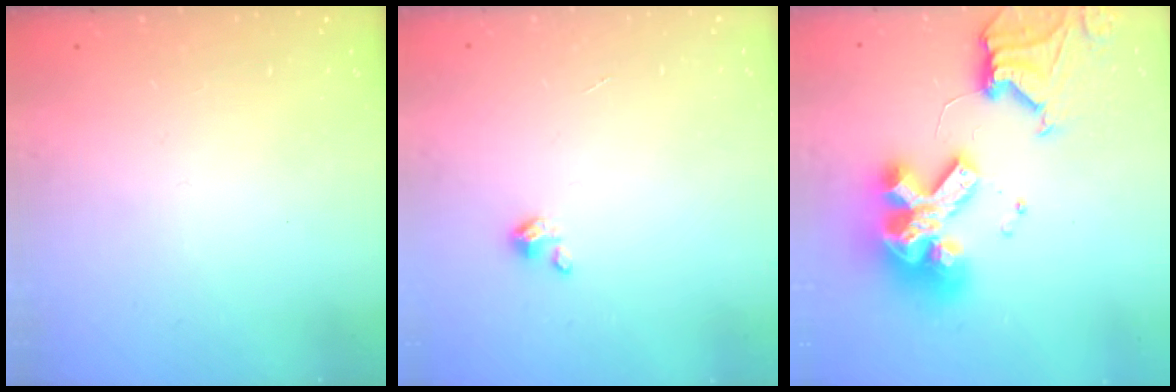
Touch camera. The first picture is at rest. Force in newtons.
{"total": 2.0, "press": 1.9, "slide": 0.3}
{"total": 21.2, "press": 21.1, "slide": 2.3}